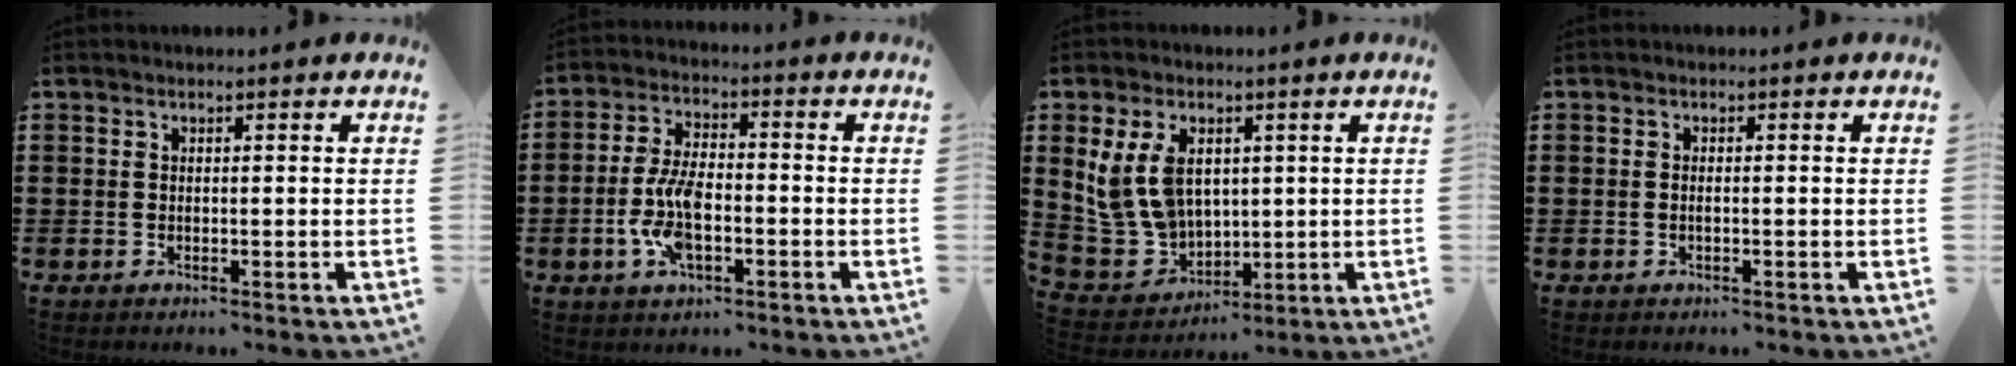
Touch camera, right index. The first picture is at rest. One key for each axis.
{"total": 8.1, "fx": -2.2, "fy": 3.8, "fz": 6.8, "tx": -0.158, "ty": 0.000, "tz": -0.048}
{"total": 11.0, "fx": 2.9, "fy": 7.7, "fz": 7.3, "tx": -0.188, "ty": 0.011, "tz": 0.055}
{"total": 0.6, "fx": -0.2, "fy": 0.1, "fz": 0.6, "tx": -0.012, "ty": -0.004, "tz": -0.002}